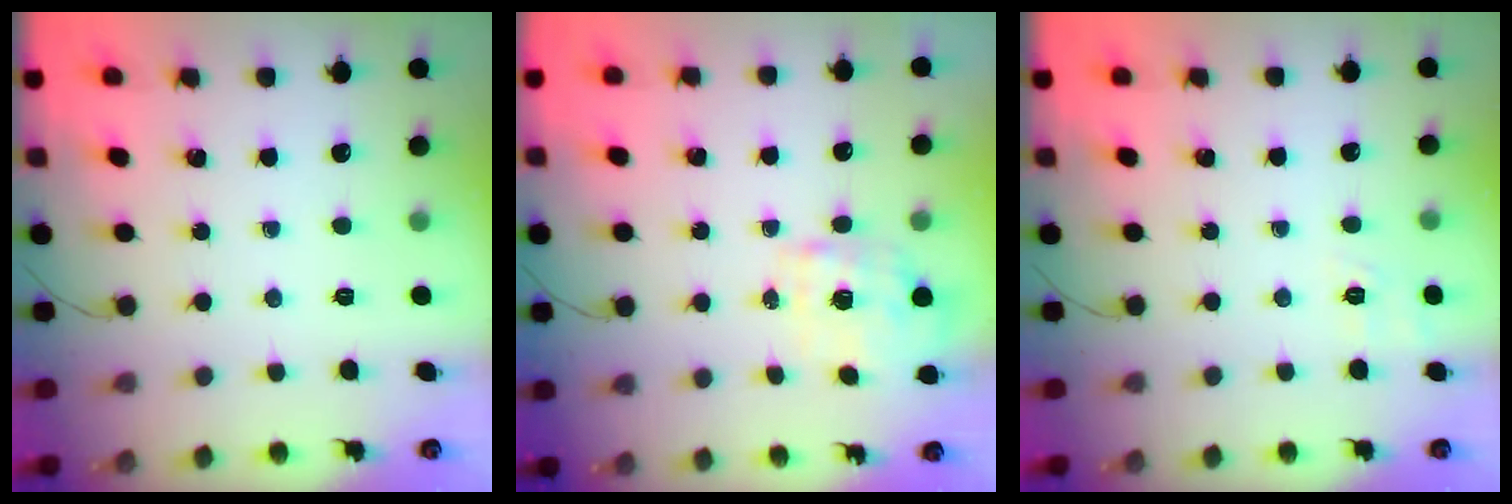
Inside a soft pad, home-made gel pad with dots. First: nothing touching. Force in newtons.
{"total": 1.9, "press": 1.9, "slide": 0.5}
{"total": 1.9, "press": 0.8, "slide": 1.7}